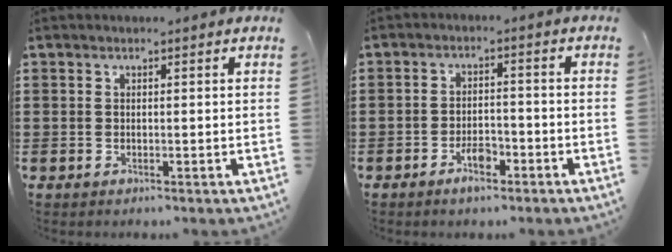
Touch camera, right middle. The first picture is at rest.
{"total": 3.9, "force": [-2.5, 1.5, 2.6], "torque": [-0.051, 0.005, -0.050]}